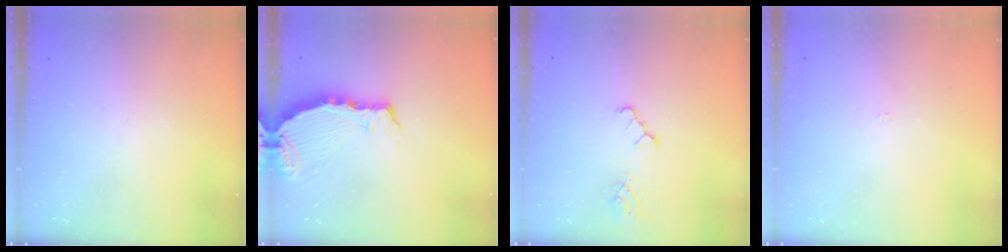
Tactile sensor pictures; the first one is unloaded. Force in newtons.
{"total": 5.6, "press": 5.6, "slide": 0.6}
{"total": 1.2, "press": 1.2, "slide": 0.3}
{"total": 1.8, "press": 1.7, "slide": 0.3}